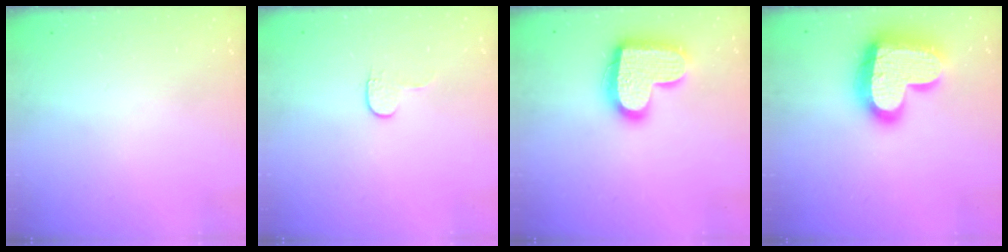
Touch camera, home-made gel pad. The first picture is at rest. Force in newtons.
{"total": 3.6, "press": 3.6, "slide": 0.4}
{"total": 18.5, "press": 18.5, "slide": 1.0}
{"total": 22.4, "press": 22.4, "slide": 1.4}